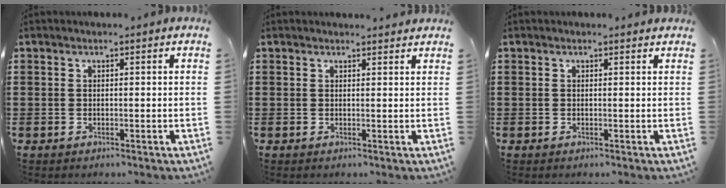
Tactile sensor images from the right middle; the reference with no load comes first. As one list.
[{"total": 1.0, "force": [1.0, -0.1, -0.1], "torque": [0.007, -0.005, 0.018]}, {"total": 0.0}]